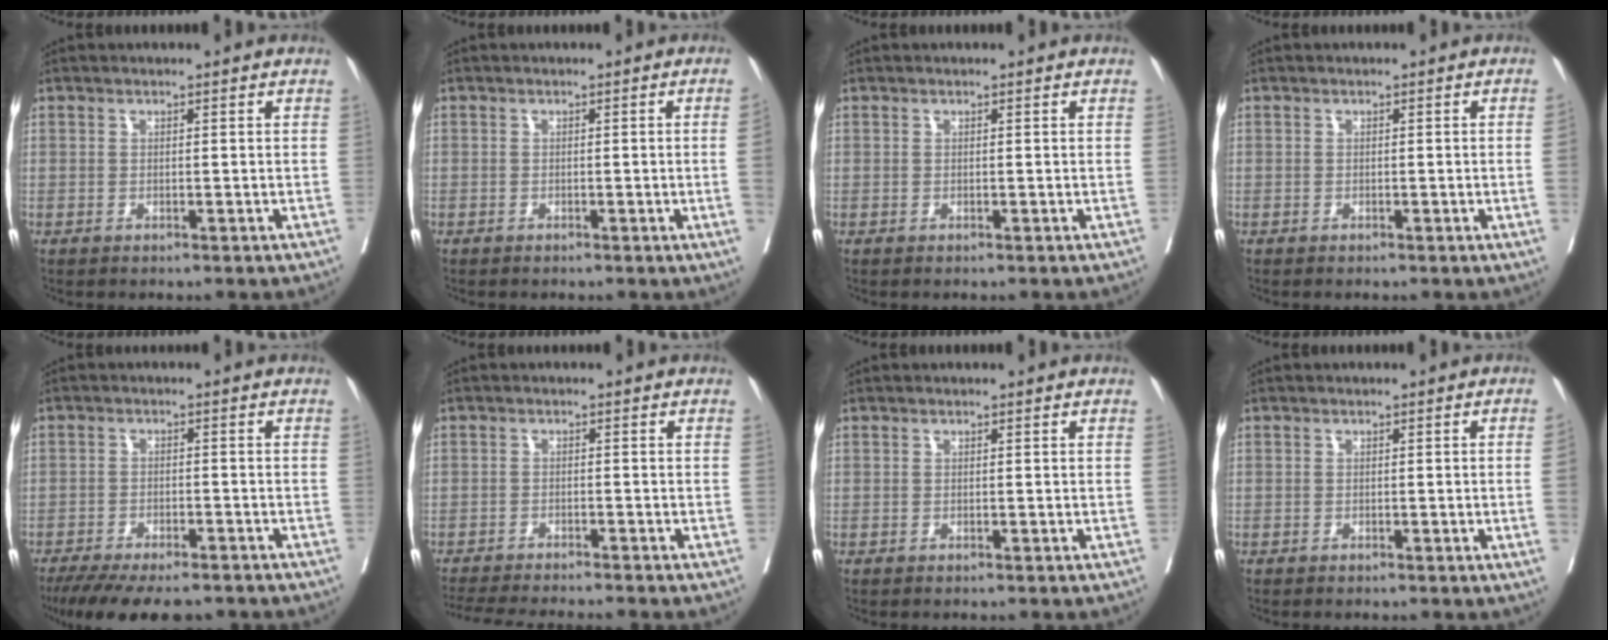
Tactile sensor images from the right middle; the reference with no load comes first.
{"total": 1.7, "force": [-0.3, -0.7, 1.5], "torque": [-0.016, -0.002, -0.005]}
{"total": 0.0}
{"total": 1.0, "force": [-0.1, -0.3, 0.9], "torque": [-0.011, -0.001, 0.000]}
{"total": 12.4, "force": [-10.1, 4.1, 5.8], "torque": [-0.094, -0.012, -0.146]}
{"total": 9.7, "force": [-8.9, -0.3, 3.8], "torque": [-0.046, -0.017, -0.136]}
{"total": 0.0}
{"total": 1.4, "force": [-0.2, -0.4, 1.4], "torque": [-0.016, -0.002, -0.002]}